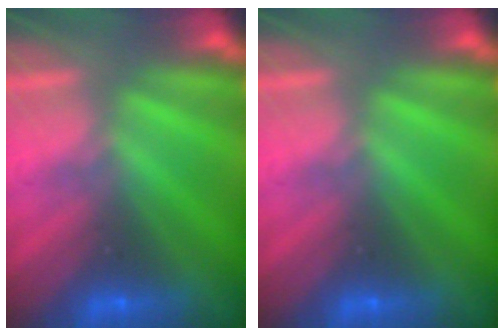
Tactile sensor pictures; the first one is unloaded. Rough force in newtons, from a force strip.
{"total": 0.0}